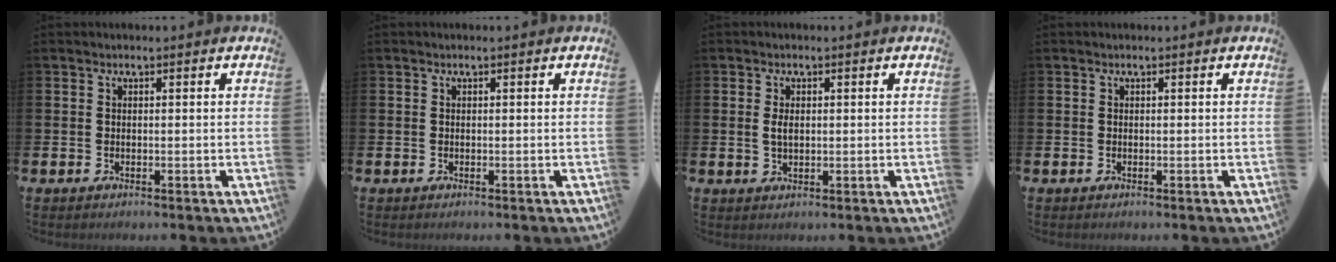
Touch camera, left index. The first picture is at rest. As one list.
[{"total": 0.0}, {"total": 1.9, "force": [0.4, 1.0, 1.5], "torque": [-0.021, 0.002, 0.004]}, {"total": 0.0}]